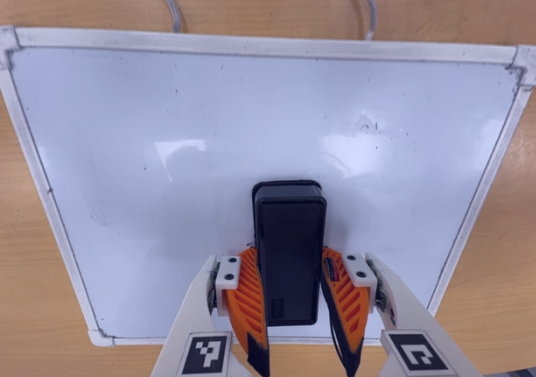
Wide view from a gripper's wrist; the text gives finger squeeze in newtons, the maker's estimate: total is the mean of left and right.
{"total": 14.1, "left": 14.8, "right": 13.4}